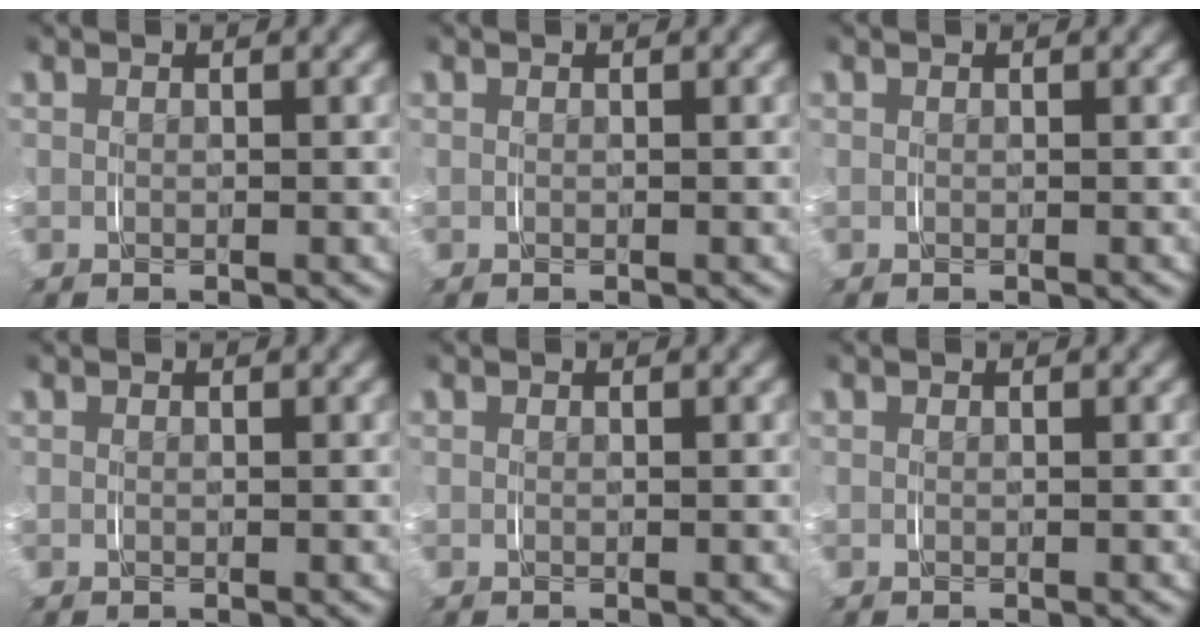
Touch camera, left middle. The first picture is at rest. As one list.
[{"total": 0.0}, {"total": 0.0}, {"total": 0.0}, {"total": 0.0}, {"total": 0.0}]